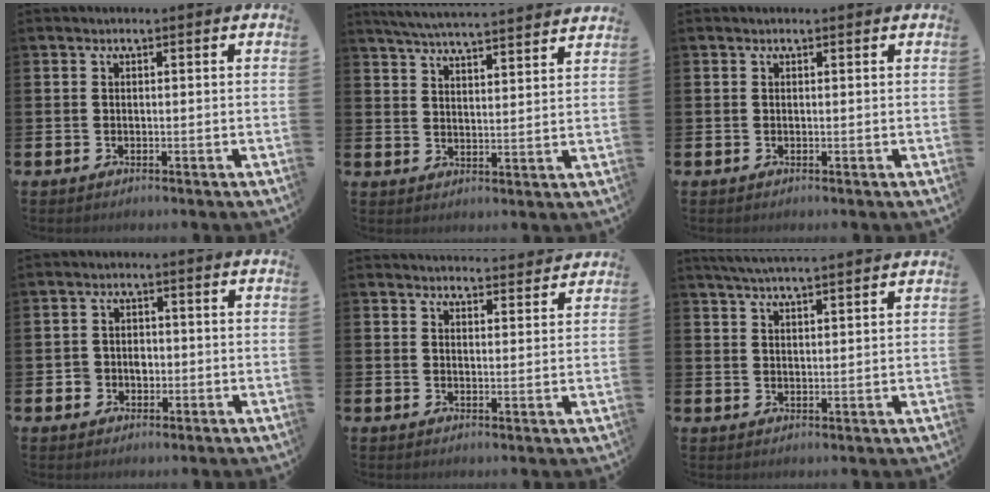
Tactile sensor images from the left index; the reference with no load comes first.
{"total": 5.8, "force": [5.7, -0.2, 1.1], "torque": [-0.046, -0.036, 0.102]}
{"total": 0.0}
{"total": 2.4, "force": [-0.7, 2.2, 0.4], "torque": [-0.006, 0.002, -0.022]}
{"total": 3.6, "force": [3.6, 0.3, 0.0], "torque": [0.000, -0.026, 0.064]}
{"total": 4.5, "force": [4.4, -0.4, 1.1], "torque": [-0.032, -0.015, 0.079]}